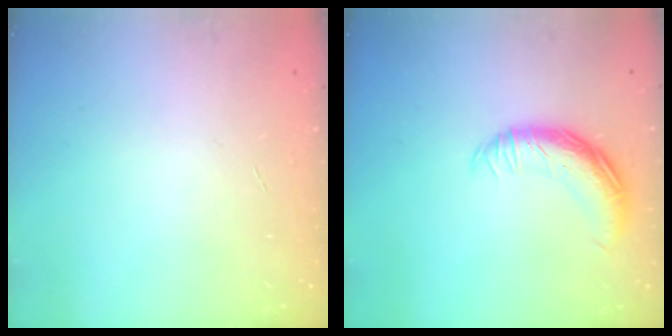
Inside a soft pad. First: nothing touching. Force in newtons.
{"total": 13.8, "press": 13.7, "slide": 0.9}